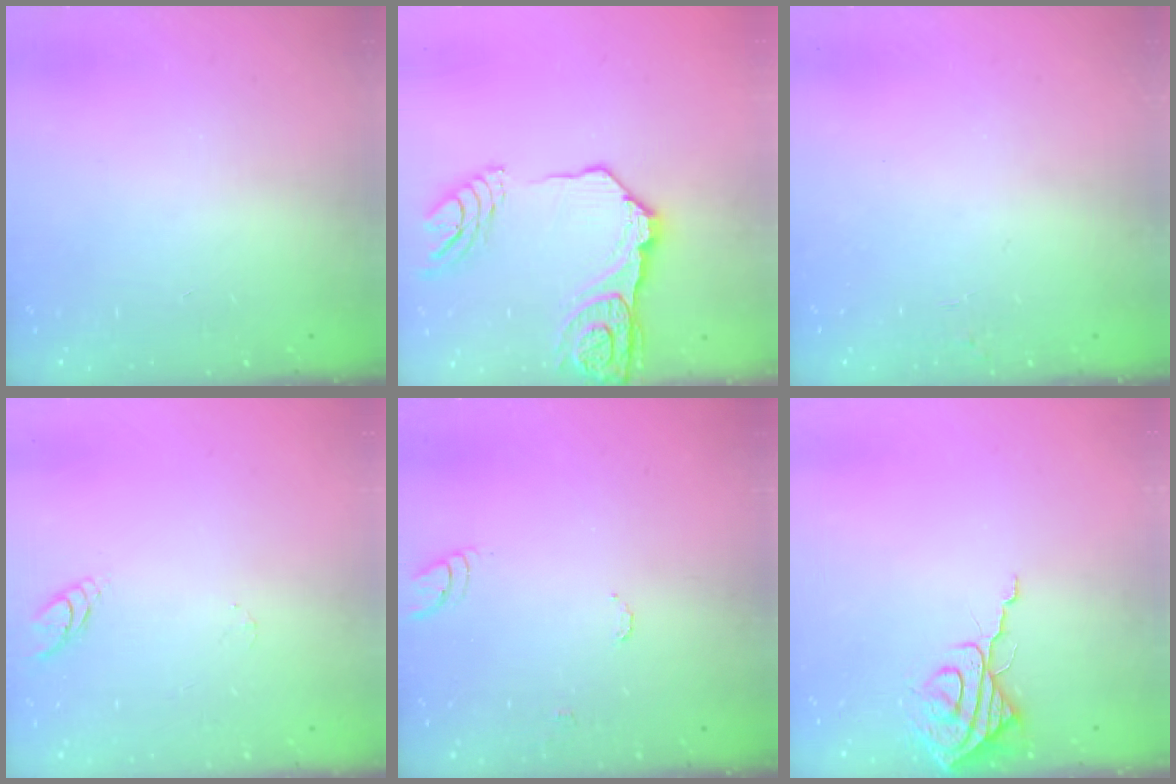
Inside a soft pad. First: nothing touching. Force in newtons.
{"total": 18.3, "press": 18.2, "slide": 1.9}
{"total": 1.7, "press": 1.7, "slide": 0.1}
{"total": 4.1, "press": 4.1, "slide": 0.4}
{"total": 7.5, "press": 7.5, "slide": 0.7}
{"total": 8.2, "press": 8.2, "slide": 0.5}